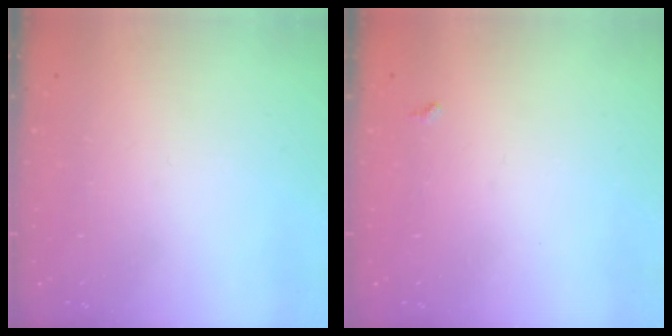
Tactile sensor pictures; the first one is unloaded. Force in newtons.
{"total": 3.7, "press": 3.7, "slide": 0.5}